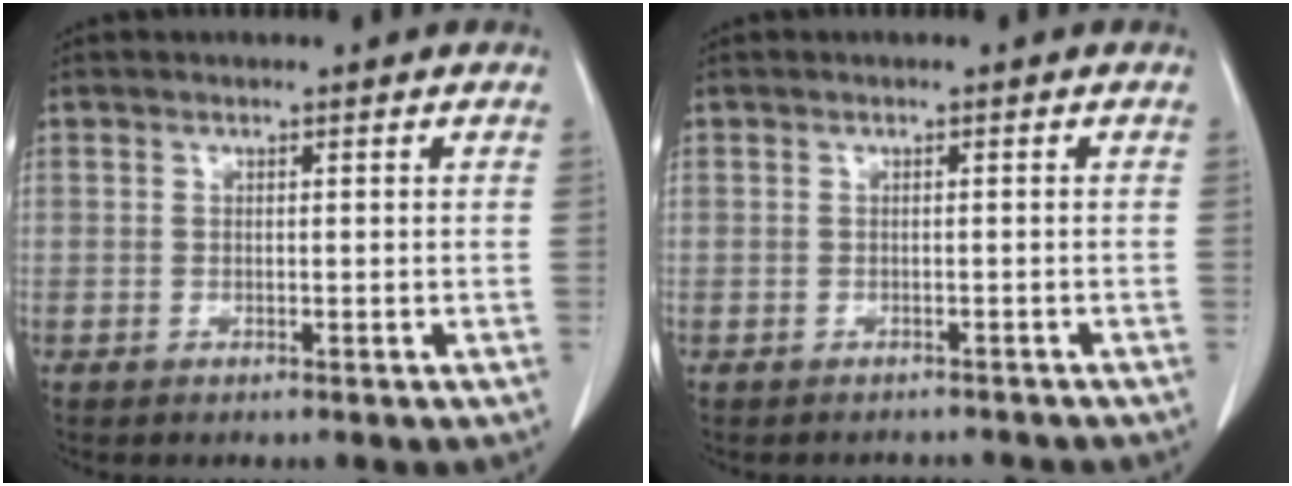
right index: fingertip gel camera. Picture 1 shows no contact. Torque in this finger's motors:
{"motor_torque": [-0.56, -0.35, -0.60, -0.12]}